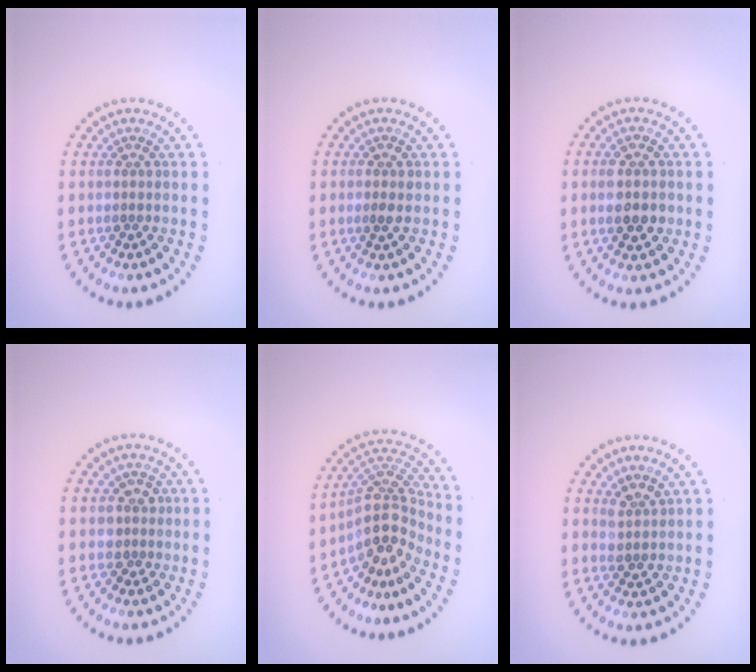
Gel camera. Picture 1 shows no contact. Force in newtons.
{"total": 1.2, "press": 1.1, "slide": 0.1}
{"total": 3.6, "press": 3.6, "slide": 0.2}
{"total": 1.7, "press": 1.3, "slide": 1.2}
{"total": 4.4, "press": 3.3, "slide": 3.0}
{"total": 1.4, "press": 1.3, "slide": 0.5}